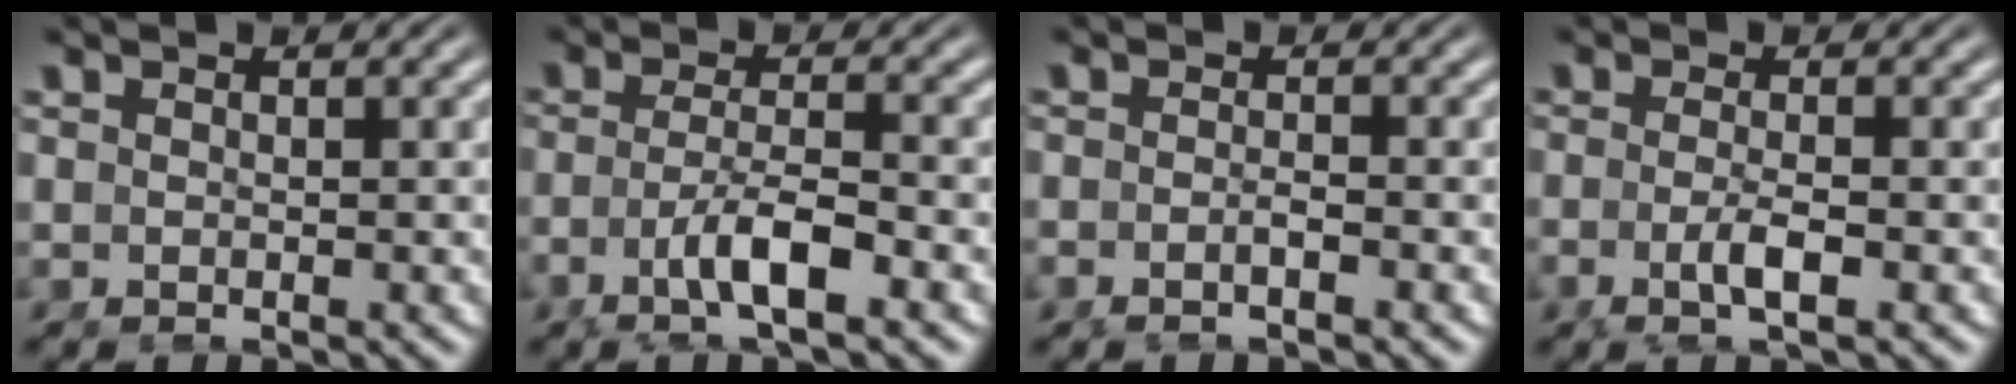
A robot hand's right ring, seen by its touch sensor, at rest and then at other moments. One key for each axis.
{"total": 3.9, "fx": -1.9, "fy": 0.7, "fz": 3.3, "tx": -0.070, "ty": -0.023, "tz": -0.022}
{"total": 1.6, "fx": -1.2, "fy": 0.3, "fz": 1.0, "tx": -0.024, "ty": -0.003, "tz": -0.024}
{"total": 2.5, "fx": -1.3, "fy": 0.1, "fz": 2.2, "tx": -0.046, "ty": -0.017, "tz": -0.017}